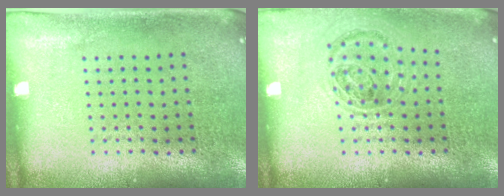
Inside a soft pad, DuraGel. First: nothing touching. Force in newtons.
{"total": 0.9, "press": 0.9, "slide": 0.2}